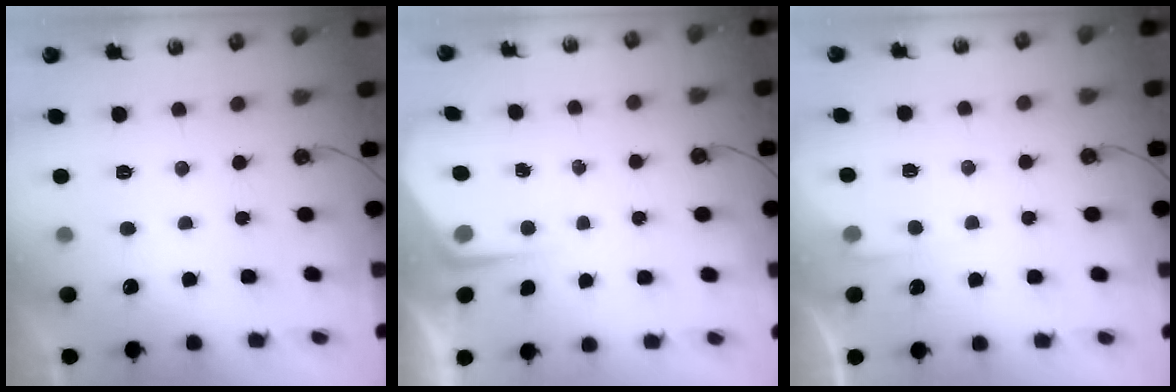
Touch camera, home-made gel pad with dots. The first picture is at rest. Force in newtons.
{"total": 3.1, "press": 3.0, "slide": 0.4}
{"total": 3.2, "press": 3.2, "slide": 0.4}